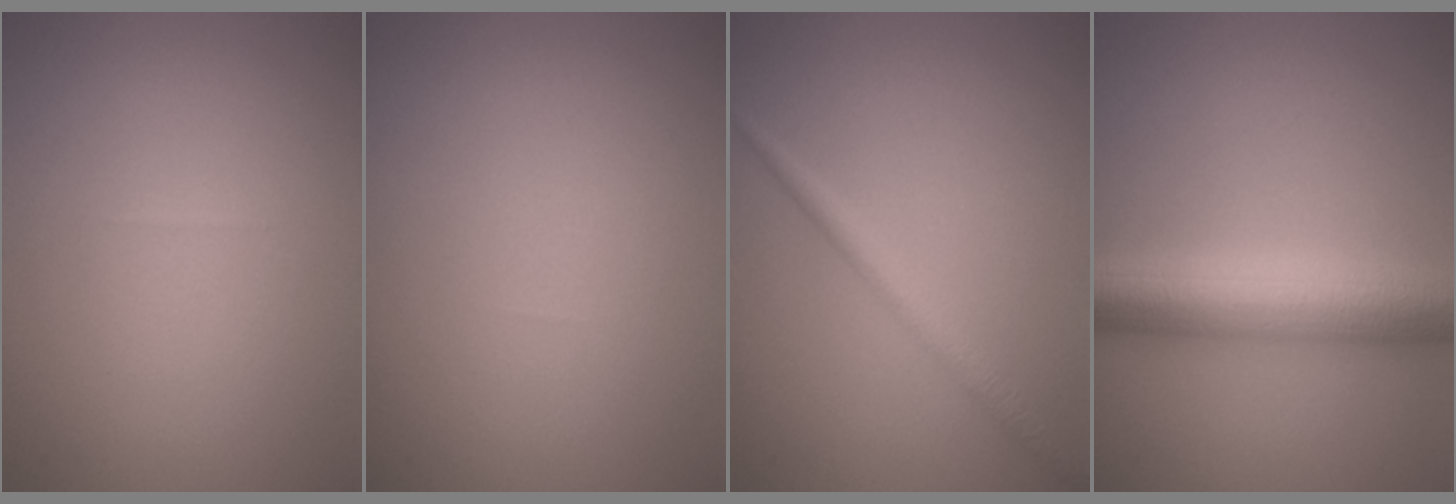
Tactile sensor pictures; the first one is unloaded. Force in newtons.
{"total": 0.0}
{"total": 1.9, "press": 1.9, "slide": 0.1}
{"total": 7.5, "press": 7.5, "slide": 0.1}